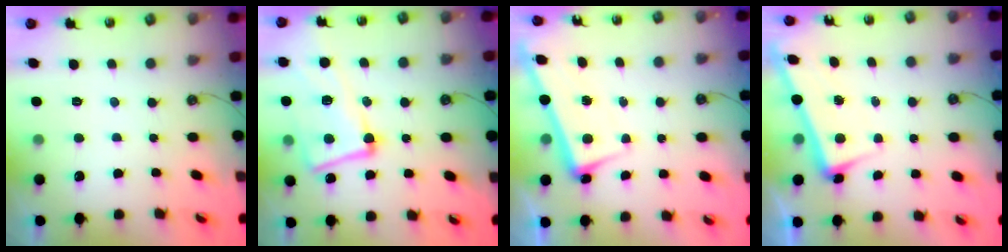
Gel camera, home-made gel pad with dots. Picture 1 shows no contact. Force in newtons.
{"total": 11.2, "press": 11.0, "slide": 2.3}
{"total": 2.2, "press": 2.1, "slide": 0.9}
{"total": 3.3, "press": 3.1, "slide": 1.1}